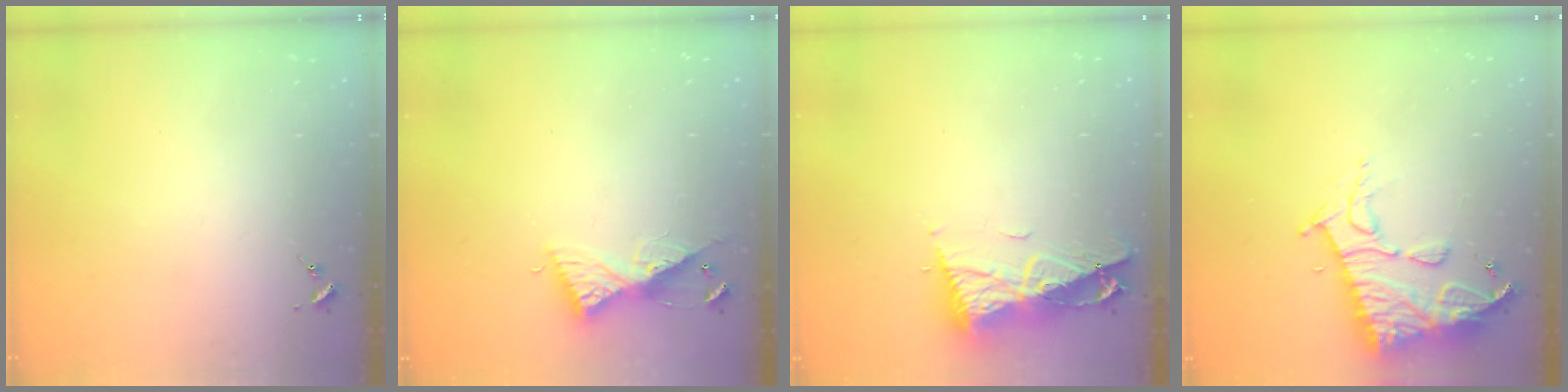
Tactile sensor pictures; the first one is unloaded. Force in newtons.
{"total": 9.0, "press": 9.0, "slide": 0.1}
{"total": 10.7, "press": 10.6, "slide": 1.4}
{"total": 15.1, "press": 15.0, "slide": 1.6}